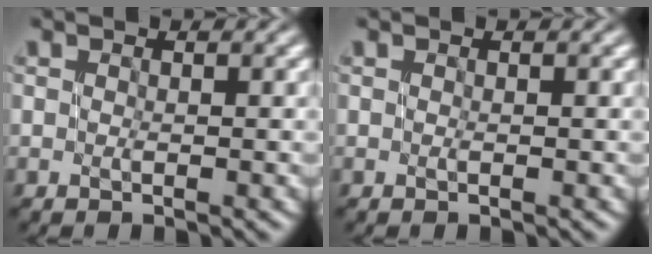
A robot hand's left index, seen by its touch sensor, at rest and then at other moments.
{"total": 0.0}